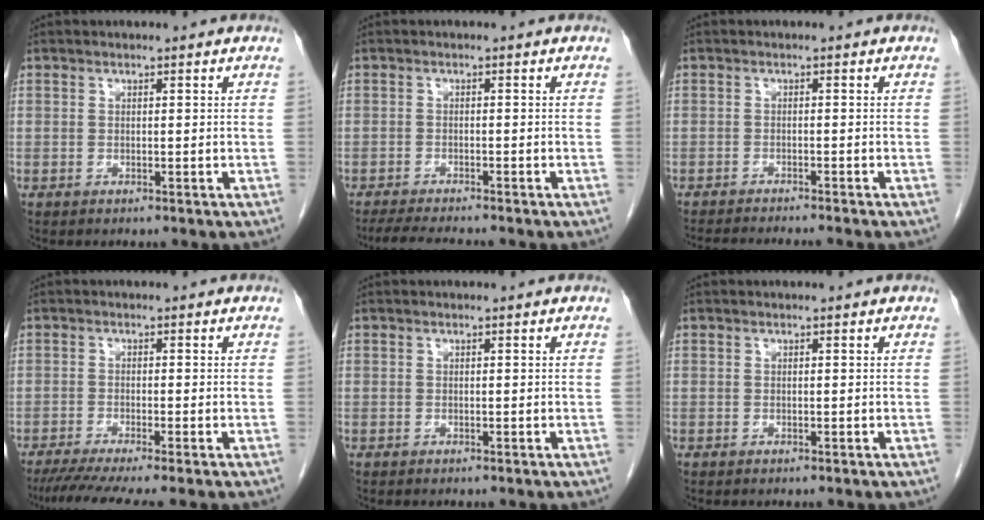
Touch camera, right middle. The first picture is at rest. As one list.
[{"total": 5.5, "force": [-5.0, 0.0, 2.4], "torque": [-0.038, -0.018, -0.082]}, {"total": 8.1, "force": [-7.4, -0.5, 3.3], "torque": [-0.030, -0.017, -0.109]}, {"total": 7.5, "force": [-6.1, -0.6, 4.4], "torque": [-0.064, -0.019, -0.099]}, {"total": 0.0}, {"total": 0.0}]